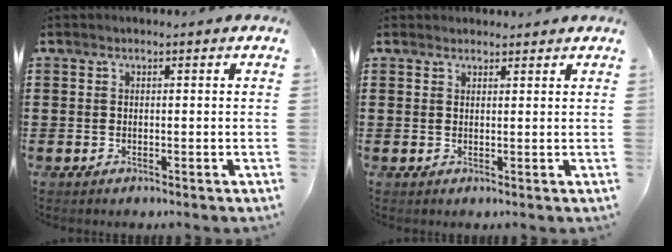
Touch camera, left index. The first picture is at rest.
{"total": 1.4, "force": [1.3, 0.4, 0.0], "torque": [-0.002, 0.002, 0.027]}